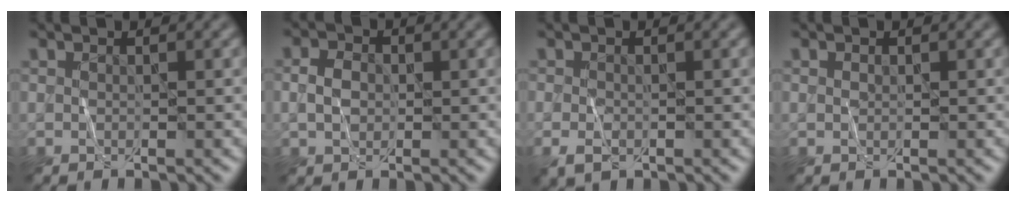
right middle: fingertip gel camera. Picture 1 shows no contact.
{"total": 2.1, "force": [-0.2, 1.6, 1.3], "torque": [-0.028, 0.004, -0.006]}
{"total": 1.8, "force": [-0.6, 1.2, 1.2], "torque": [-0.027, -0.005, -0.010]}
{"total": 0.0}